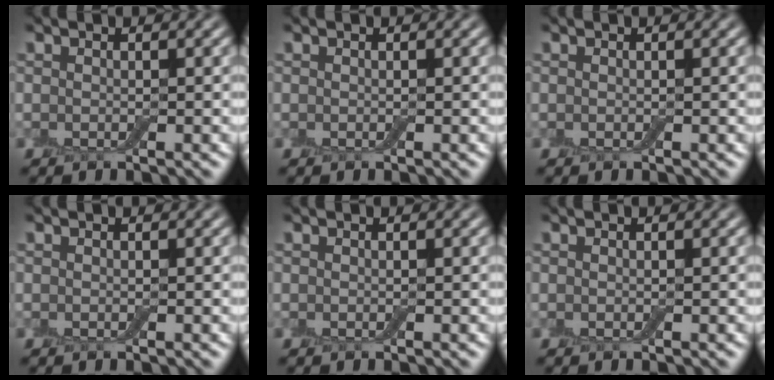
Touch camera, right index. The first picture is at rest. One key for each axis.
{"total": 0.0}
{"total": 0.0}
{"total": 0.0}
{"total": 0.0}
{"total": 0.0}